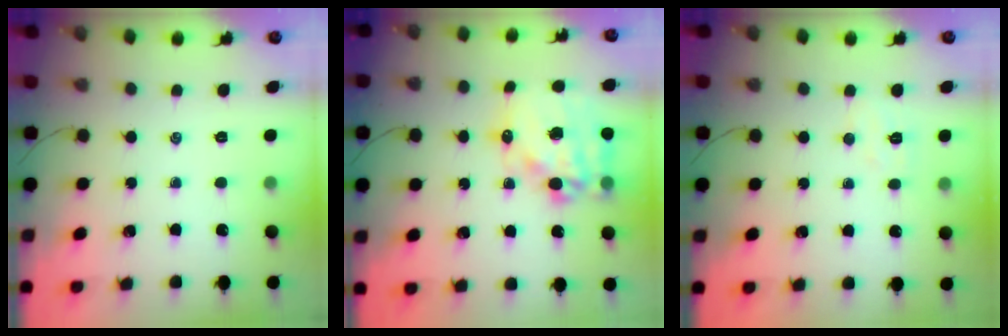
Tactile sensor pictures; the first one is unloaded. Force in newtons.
{"total": 17.6, "press": 17.1, "slide": 3.9}
{"total": 4.0, "press": 3.9, "slide": 0.8}